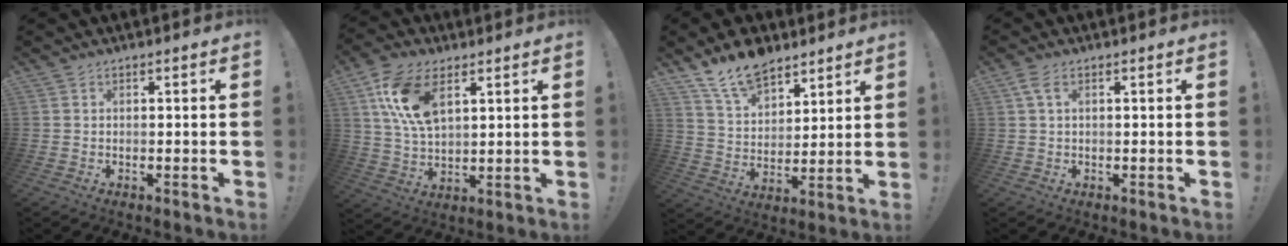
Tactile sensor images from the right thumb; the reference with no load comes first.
{"total": 14.2, "force": [6.4, 7.7, 10.1], "torque": [-0.205, -0.011, 0.119]}
{"total": 13.0, "force": [10.3, 6.1, 5.0], "torque": [-0.104, -0.065, 0.196]}
{"total": 3.4, "force": [1.4, 1.5, 2.7], "torque": [-0.051, 0.001, 0.024]}